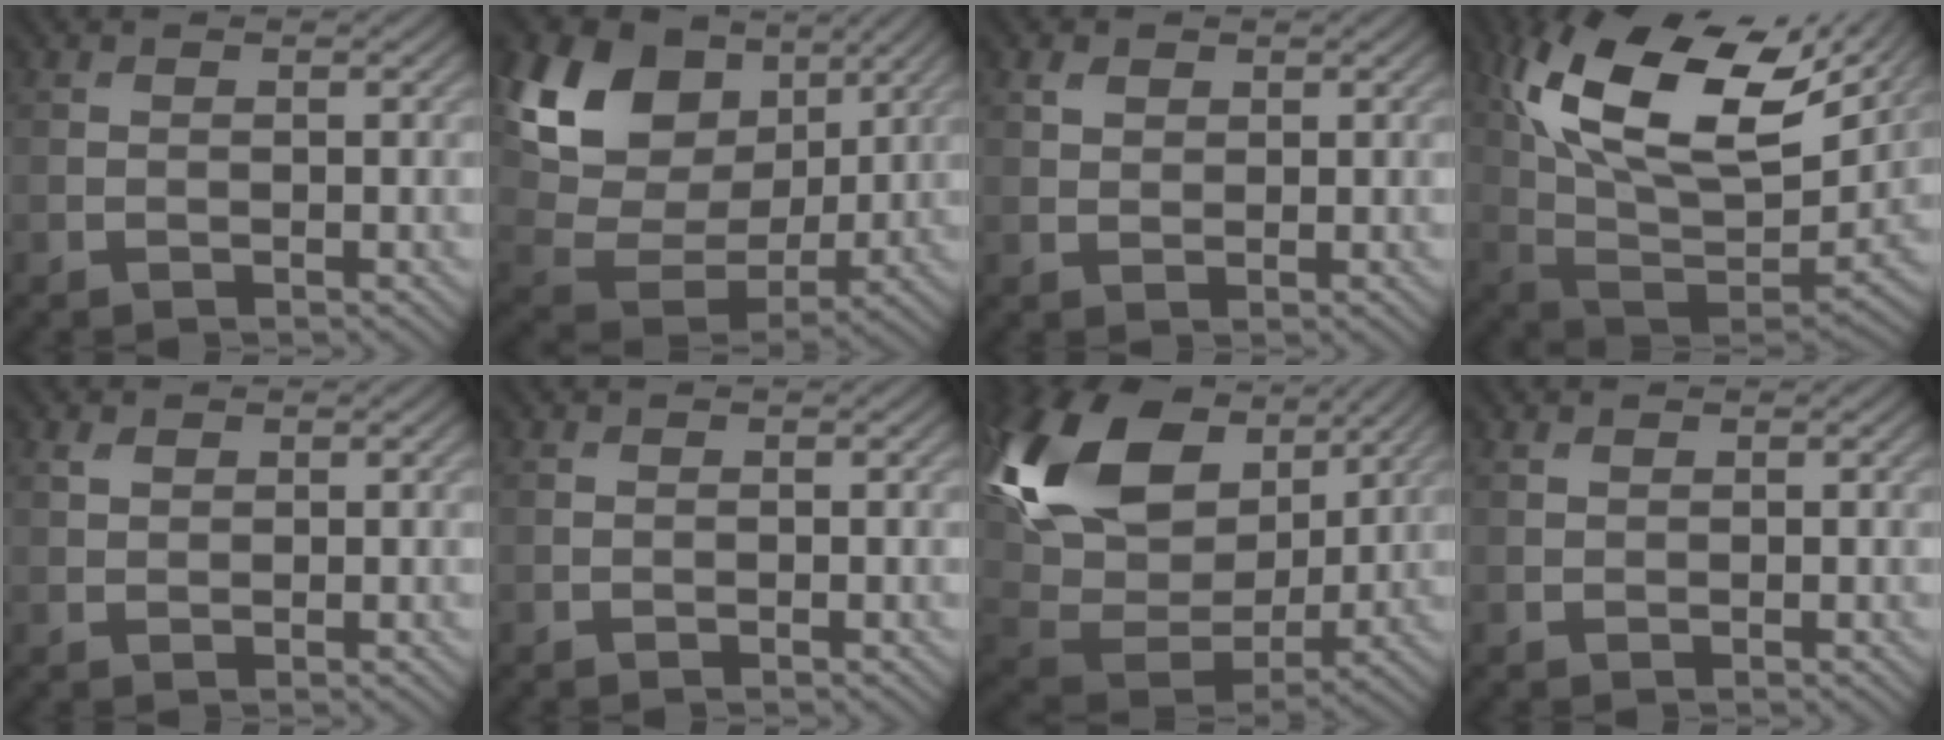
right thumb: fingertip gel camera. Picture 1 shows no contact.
{"total": 15.7, "force": [6.8, 10.7, 9.3], "torque": [-0.224, 0.023, 0.132]}
{"total": 1.6, "force": [1.0, 1.1, 0.6], "torque": [-0.014, 0.000, 0.019]}
{"total": 18.6, "force": [9.3, 8.8, 13.5], "torque": [-0.288, 0.028, 0.162]}
{"total": 1.2, "force": [0.8, 0.7, 0.5], "torque": [-0.013, 0.000, 0.017]}
{"total": 0.0}
{"total": 19.7, "force": [8.1, 12.5, 12.9], "torque": [-0.323, 0.029, 0.158]}
{"total": 0.7, "force": [0.6, 0.3, 0.2], "torque": [-0.007, 0.000, 0.013]}